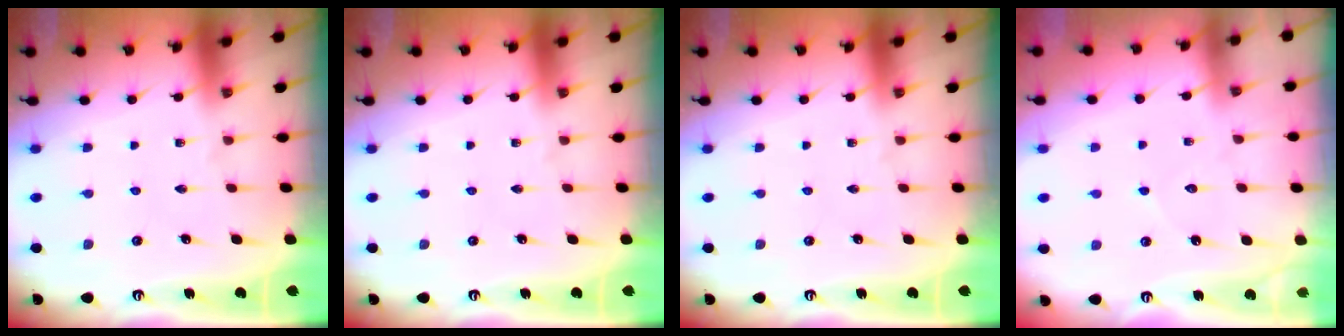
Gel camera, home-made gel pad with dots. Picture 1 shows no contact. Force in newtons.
{"total": 0.0}
{"total": 0.0}
{"total": 4.8, "press": 4.8, "slide": 0.2}